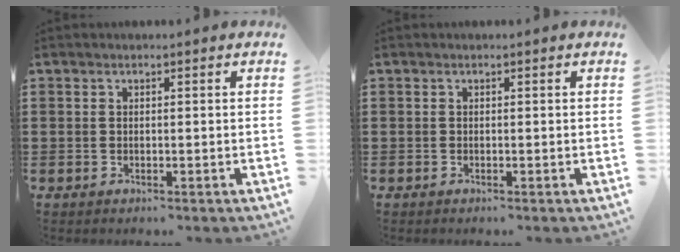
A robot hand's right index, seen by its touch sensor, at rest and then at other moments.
{"total": 0.0}